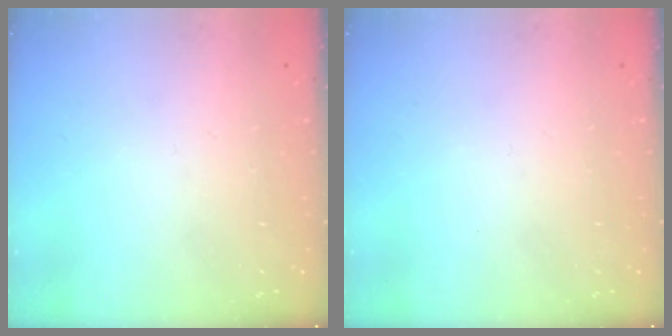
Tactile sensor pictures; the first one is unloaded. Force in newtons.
{"total": 0.0}